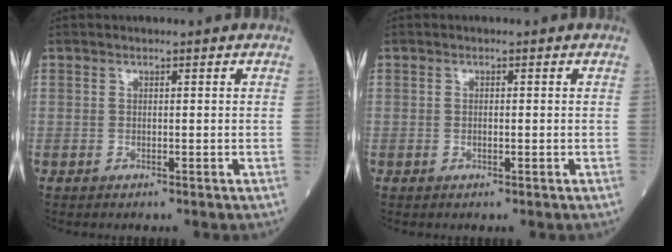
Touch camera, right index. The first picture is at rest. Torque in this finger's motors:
{"motor_torque": [0.14, -0.02, -0.02, 0.00]}